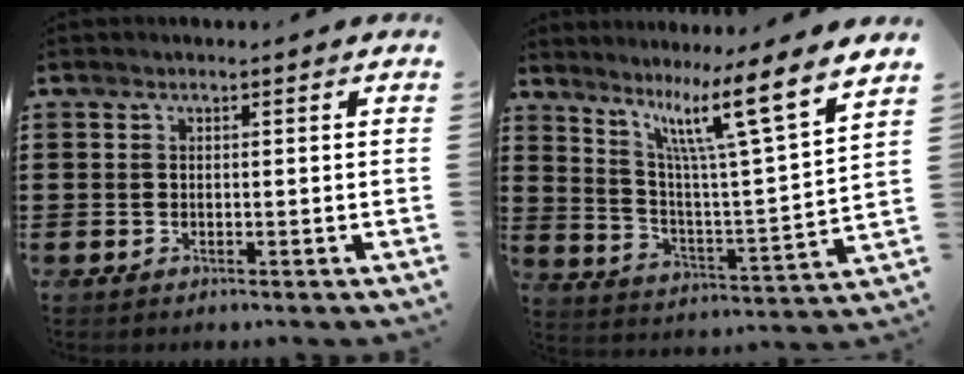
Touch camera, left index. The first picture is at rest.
{"total": 10.9, "force": [7.4, -0.1, 8.0], "torque": [-0.166, -0.053, 0.107]}